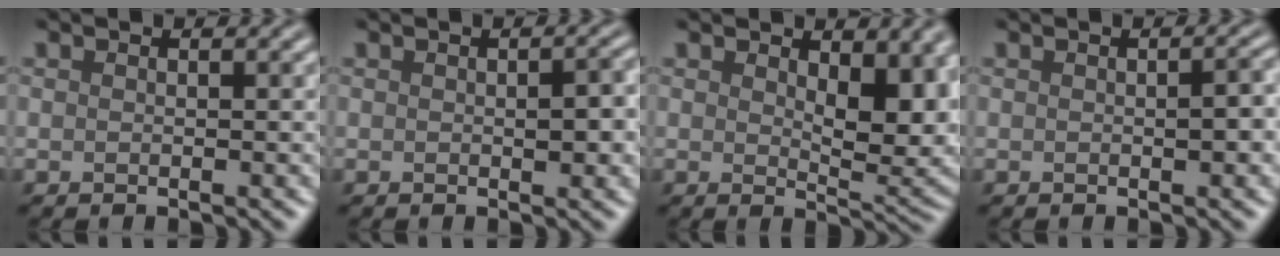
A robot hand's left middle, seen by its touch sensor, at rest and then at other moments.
{"total": 2.2, "force": [-0.1, 0.9, 2.0], "torque": [-0.026, 0.000, -0.001]}
{"total": 6.3, "force": [1.6, 3.0, 5.3], "torque": [-0.076, -0.009, 0.032]}
{"total": 1.8, "force": [-0.1, 0.5, 1.8], "torque": [-0.025, 0.002, 0.001]}